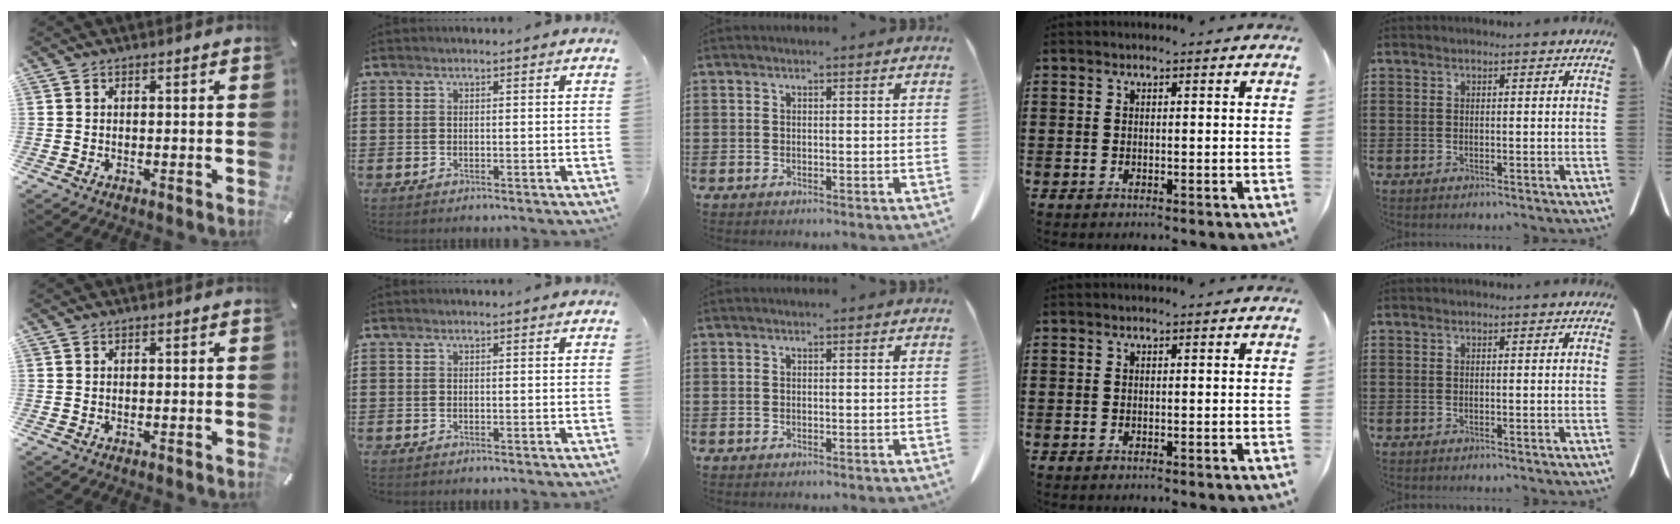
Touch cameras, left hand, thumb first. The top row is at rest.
{}